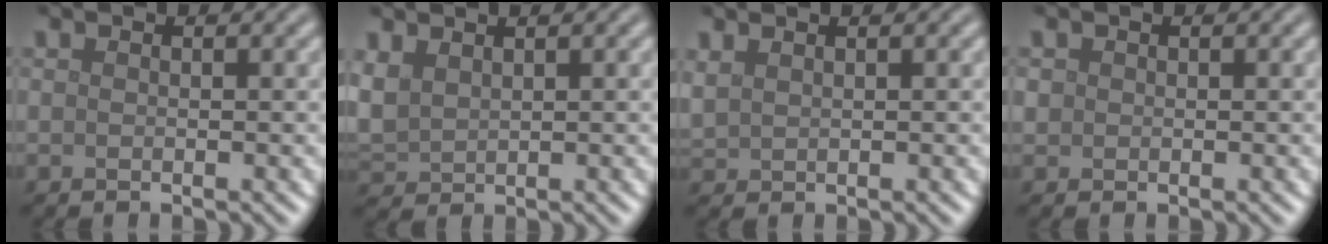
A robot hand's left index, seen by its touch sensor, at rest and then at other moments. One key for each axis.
{"total": 2.6, "fx": 1.4, "fy": 1.7, "fz": 1.4, "tx": -0.044, "ty": 0.005, "tz": 0.032}
{"total": 1.0, "fx": 0.9, "fy": 0.3, "fz": 0.3, "tx": -0.016, "ty": 0.003, "tz": 0.024}
{"total": 0.7, "fx": 0.1, "fy": 0.7, "fz": 0.1, "tx": 0.003, "ty": 0.000, "tz": 0.001}